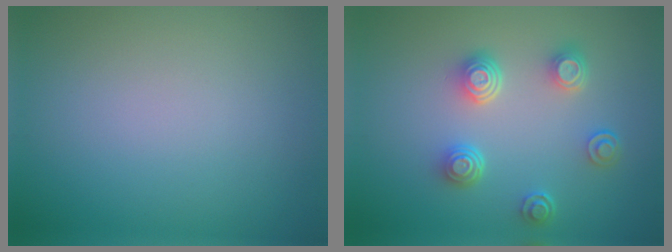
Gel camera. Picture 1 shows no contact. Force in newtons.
{"total": 4.1, "press": 3.2, "slide": 2.6}